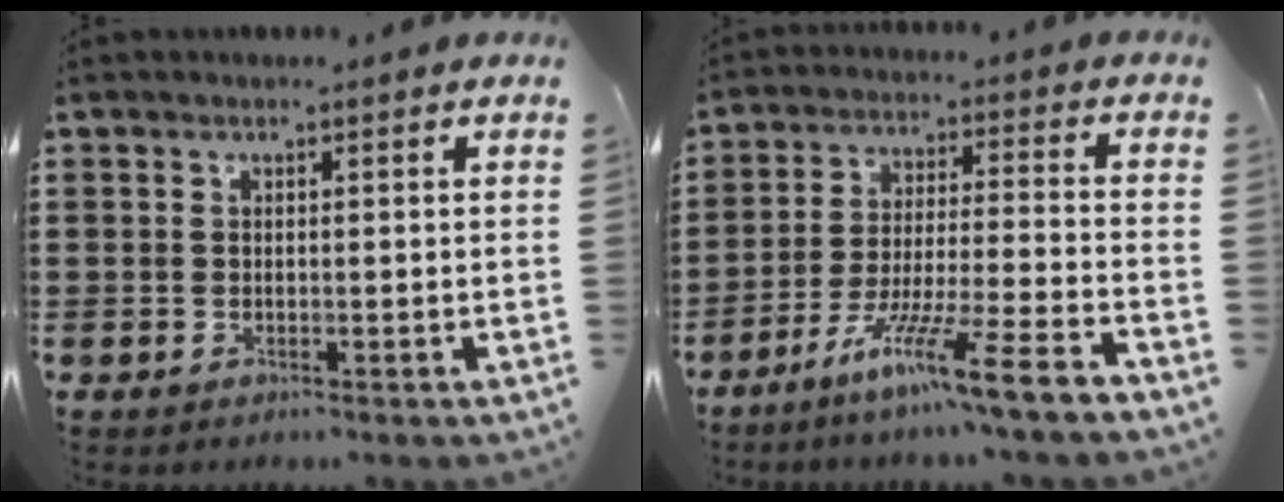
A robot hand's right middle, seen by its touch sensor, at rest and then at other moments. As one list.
[{"total": 10.3, "force": [-7.9, -0.5, 6.6], "torque": [-0.127, -0.005, -0.155]}]